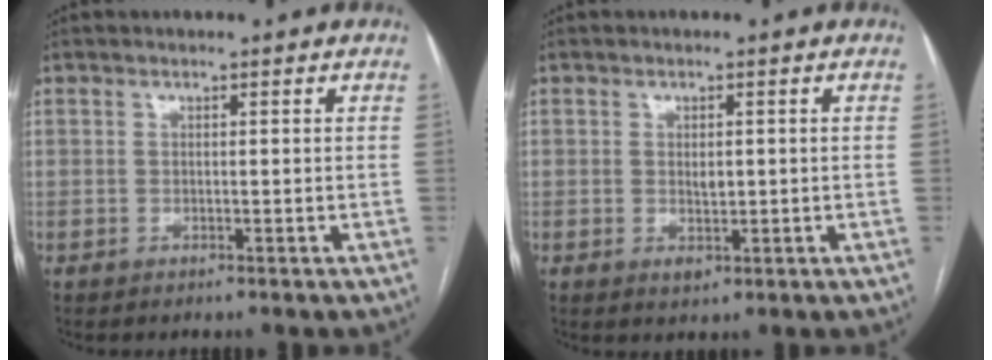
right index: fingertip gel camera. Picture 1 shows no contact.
{"total": 2.2, "force": [-0.1, 1.3, 1.8], "torque": [-0.030, -0.003, 0.004]}